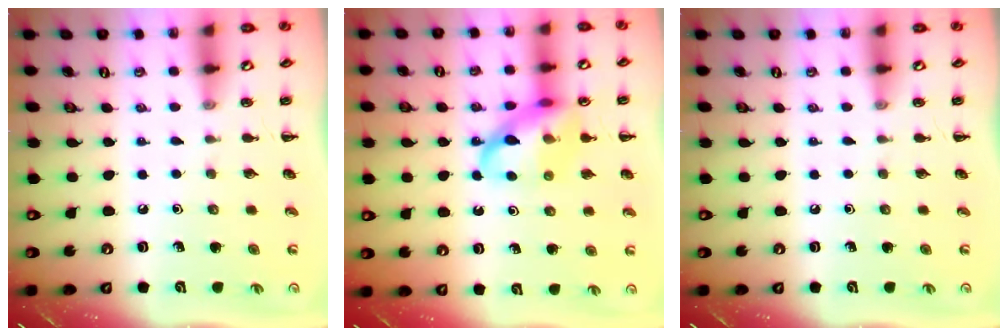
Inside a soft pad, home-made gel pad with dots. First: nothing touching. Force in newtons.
{"total": 13.9, "press": 13.7, "slide": 2.3}
{"total": 0.0}